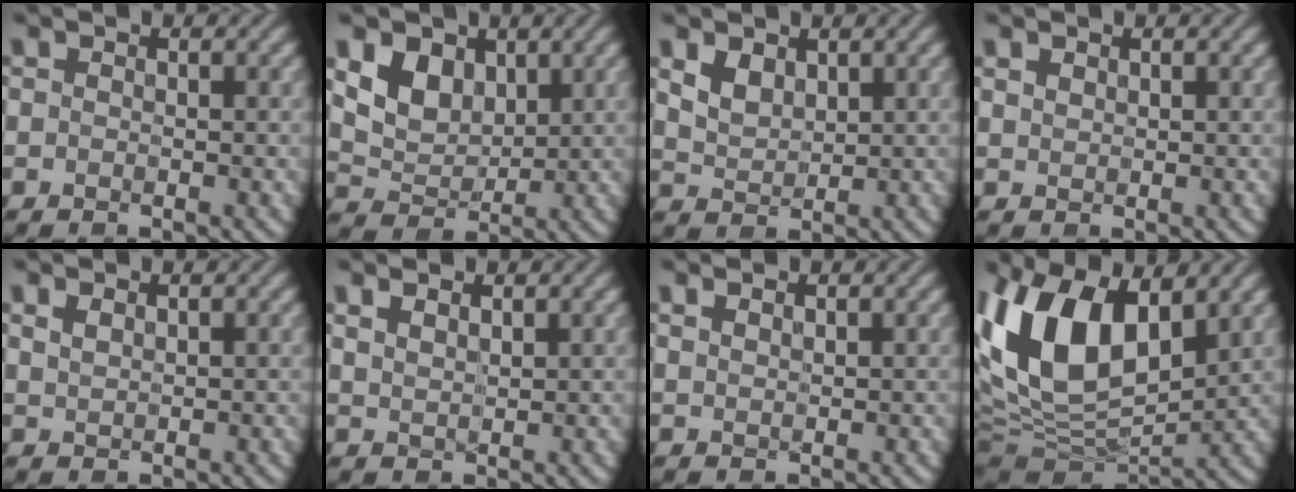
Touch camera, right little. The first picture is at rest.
{"total": 3.9, "force": [1.6, 2.9, 2.1], "torque": [-0.056, -0.011, 0.028]}
{"total": 2.0, "force": [0.9, 1.5, 1.1], "torque": [-0.034, -0.007, 0.022]}
{"total": 0.9, "force": [0.6, 0.6, 0.3], "torque": [-0.012, 0.002, 0.019]}
{"total": 0.9, "force": [0.6, 0.5, 0.5], "torque": [-0.013, 0.004, 0.014]}
{"total": 2.0, "force": [1.4, 0.9, 1.1], "torque": [-0.022, 0.010, 0.020]}
{"total": 1.1, "force": [0.9, 0.4, 0.4], "torque": [-0.005, 0.006, 0.010]}
{"total": 15.6, "force": [4.1, 8.3, 12.6], "torque": [-0.254, 0.011, 0.068]}